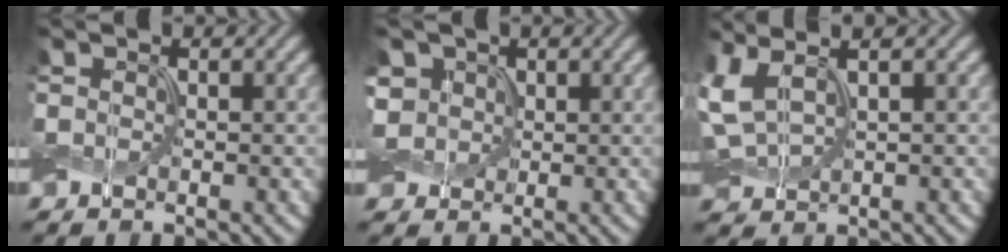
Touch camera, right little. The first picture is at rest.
{"total": 3.3, "force": [0.7, 2.9, 1.4], "torque": [-0.042, 0.011, 0.001]}
{"total": 4.8, "force": [1.4, 2.4, 3.9], "torque": [-0.107, 0.018, 0.029]}